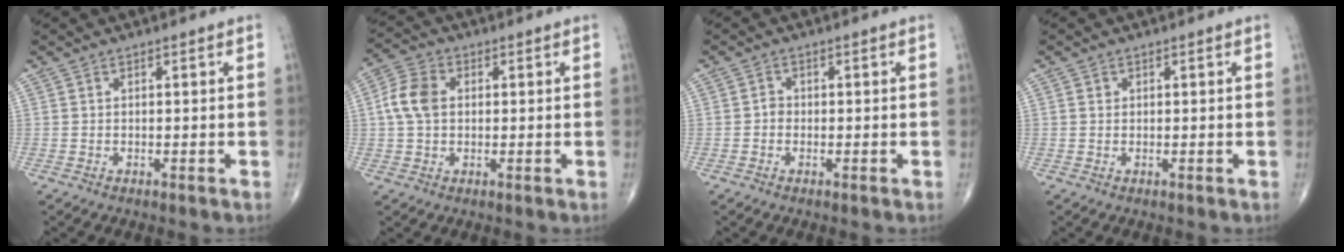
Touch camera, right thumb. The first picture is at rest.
{"total": 6.8, "force": [0.7, 4.8, 4.7], "torque": [-0.097, 0.015, 0.008]}
{"total": 1.3, "force": [-0.3, 1.1, 0.6], "torque": [0.000, 0.005, -0.010]}
{"total": 0.7, "force": [0.2, 0.6, 0.2], "torque": [0.000, 0.001, 0.005]}